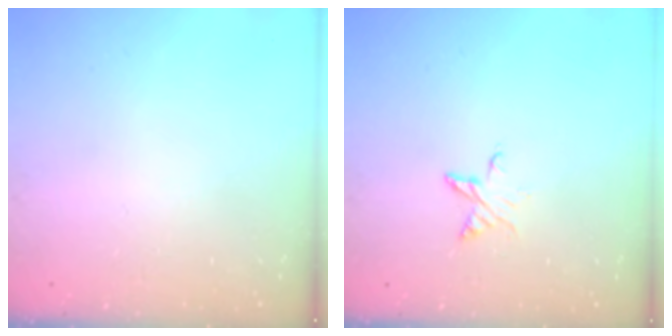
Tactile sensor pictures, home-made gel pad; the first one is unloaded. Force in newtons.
{"total": 4.2, "press": 4.2, "slide": 0.4}